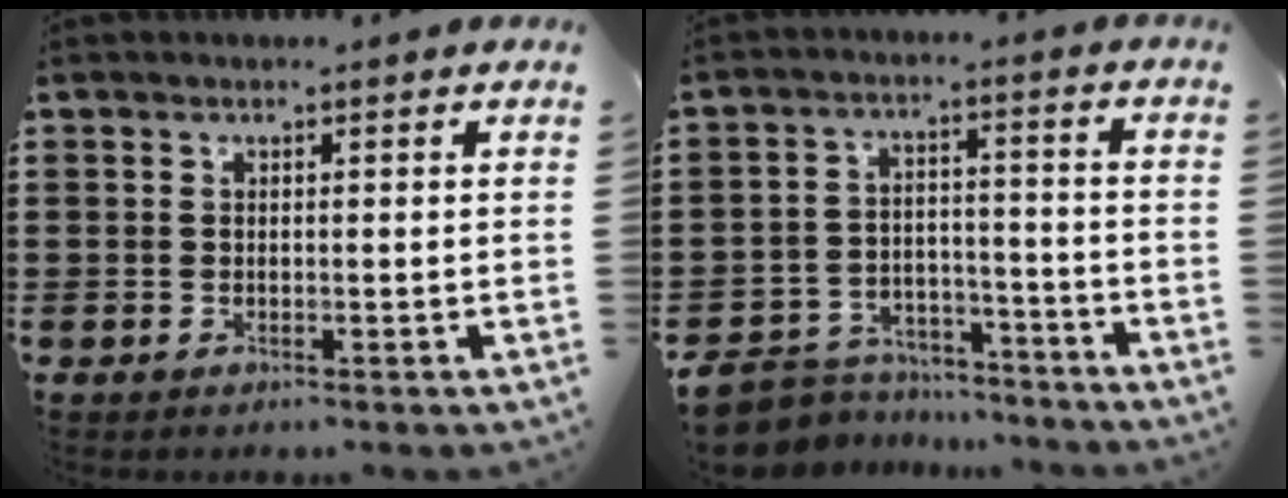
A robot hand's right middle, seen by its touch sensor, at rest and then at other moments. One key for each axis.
{"total": 7.3, "fx": -7.0, "fy": 1.7, "fz": 0.7, "tx": -0.025, "ty": 0.013, "tz": -0.142}